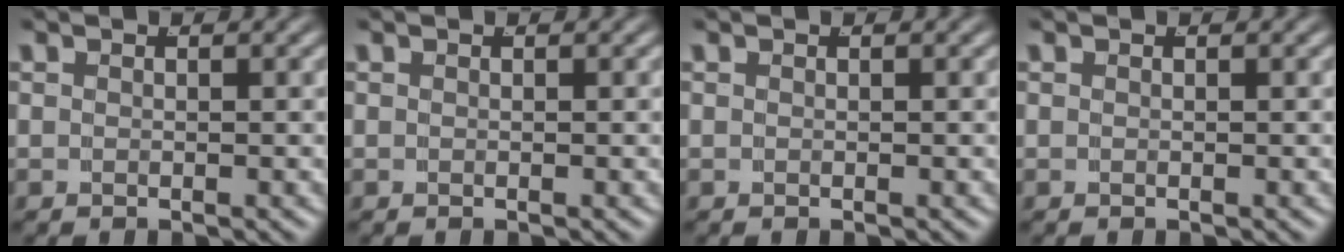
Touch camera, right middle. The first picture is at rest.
{"total": 0.0}
{"total": 0.0}
{"total": 0.0}